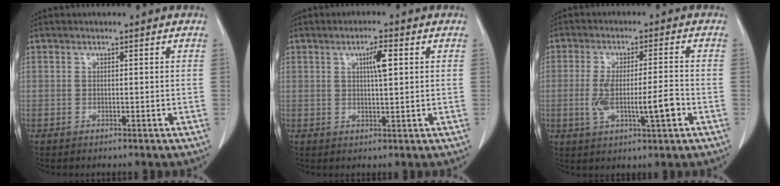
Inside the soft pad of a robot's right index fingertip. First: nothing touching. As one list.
[{"total": 3.7, "force": [1.2, 0.5, 3.5], "torque": [-0.059, 0.002, 0.020]}, {"total": 8.3, "force": [-2.0, 1.0, 7.9], "torque": [-0.147, 0.001, -0.031]}]